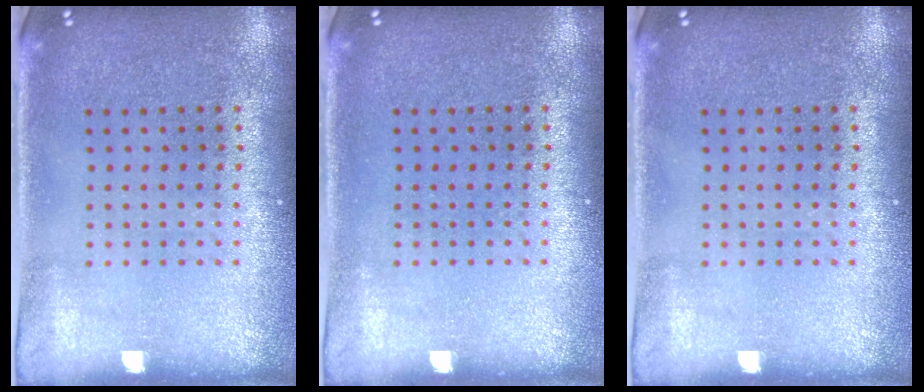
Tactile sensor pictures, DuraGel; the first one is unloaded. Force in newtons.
{"total": 0.0}
{"total": 0.0}